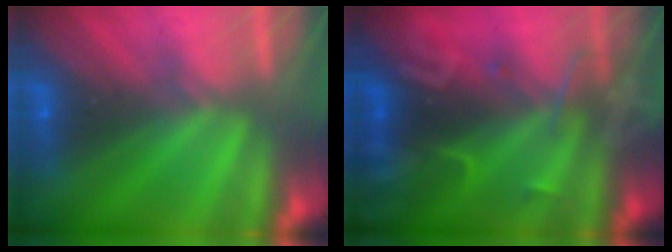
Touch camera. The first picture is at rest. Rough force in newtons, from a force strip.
{"total": 2.5}